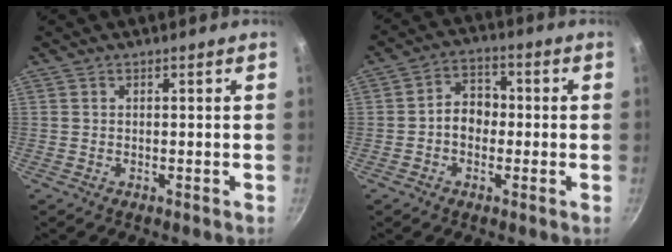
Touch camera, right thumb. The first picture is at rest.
{"total": 6.3, "force": [-0.8, 5.0, 3.7], "torque": [-0.026, 0.023, -0.021]}